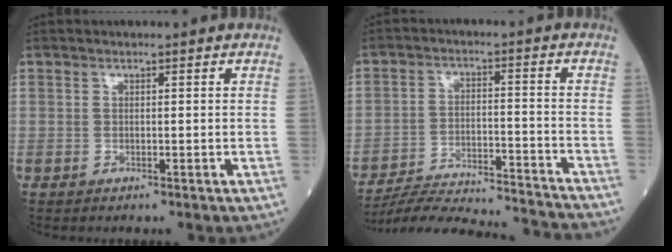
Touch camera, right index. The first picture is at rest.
{"total": 18.9, "force": [-18.3, 0.1, 4.7], "torque": [-0.088, -0.012, -0.267]}